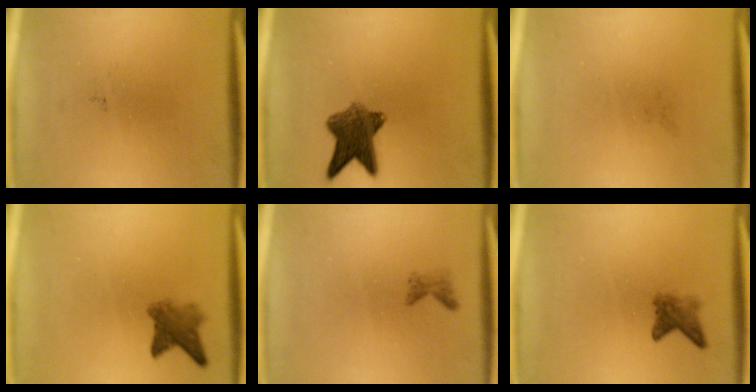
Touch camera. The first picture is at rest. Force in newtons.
{"total": 7.6}
{"total": 0.0}
{"total": 3.7}
{"total": 0.9}
{"total": 2.3}